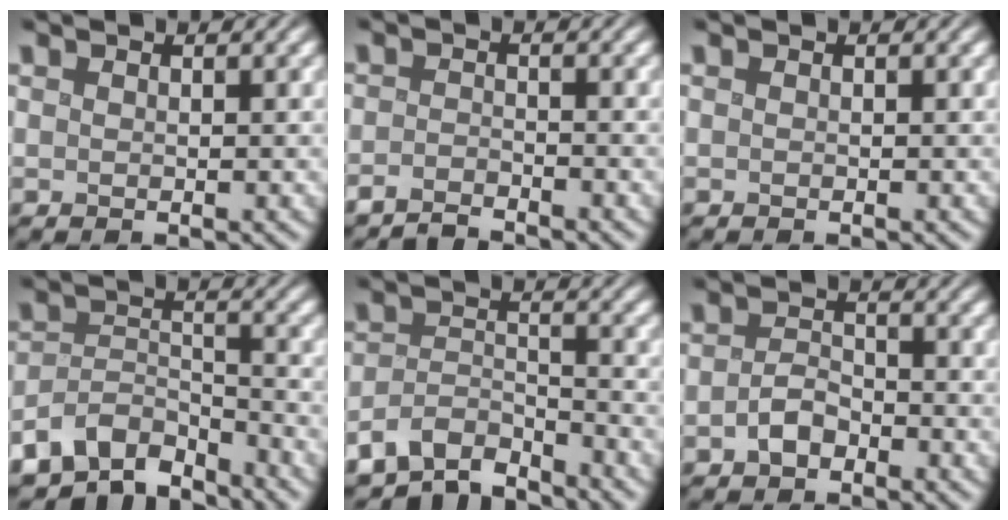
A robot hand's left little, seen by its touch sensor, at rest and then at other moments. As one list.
[{"total": 2.2, "force": [-2.2, -0.1, 0.1], "torque": [0.000, 0.001, -0.047]}, {"total": 0.0}, {"total": 6.5, "force": [-5.8, 2.3, 1.8], "torque": [-0.023, -0.004, -0.110]}, {"total": 5.5, "force": [-5.2, 1.5, 1.3], "torque": [-0.017, -0.002, -0.102]}, {"total": 2.1, "force": [-1.5, 1.0, 1.0], "torque": [-0.023, 0.004, -0.034]}]